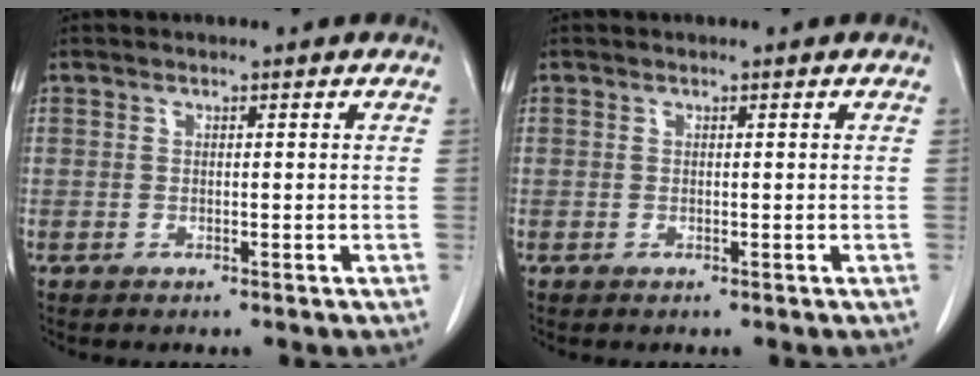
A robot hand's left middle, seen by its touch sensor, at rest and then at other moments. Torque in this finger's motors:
{"motor_torque": [0.00, 0.00, 0.00, 0.00]}